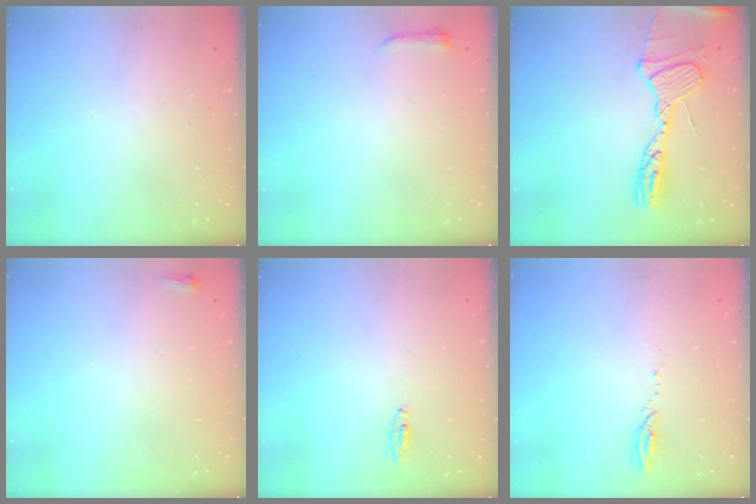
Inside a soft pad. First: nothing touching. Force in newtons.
{"total": 3.0, "press": 2.9, "slide": 0.6}
{"total": 15.7, "press": 15.6, "slide": 1.4}
{"total": 2.0, "press": 2.0, "slide": 0.5}
{"total": 4.2, "press": 2.6, "slide": 3.3}
{"total": 2.6, "press": 2.6, "slide": 0.3}